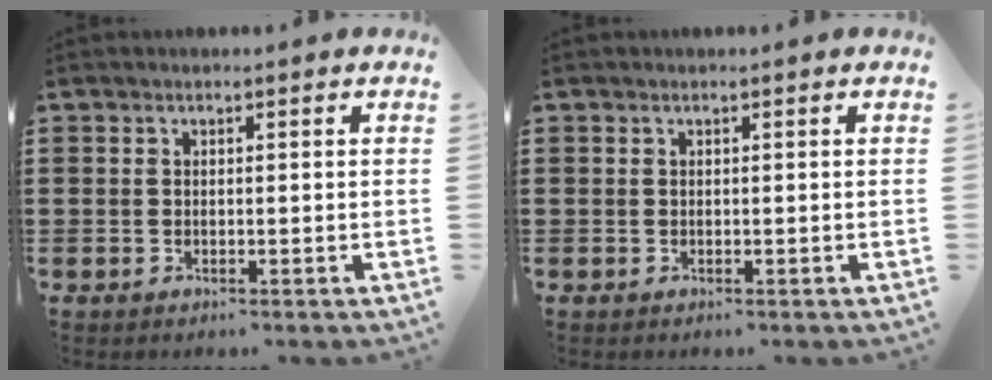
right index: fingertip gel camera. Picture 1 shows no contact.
{"total": 0.0}